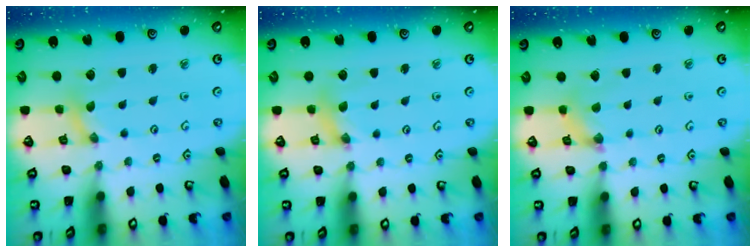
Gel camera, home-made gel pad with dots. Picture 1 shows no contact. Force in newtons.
{"total": 3.0, "press": 3.0, "slide": 0.3}
{"total": 2.2, "press": 2.2, "slide": 0.4}